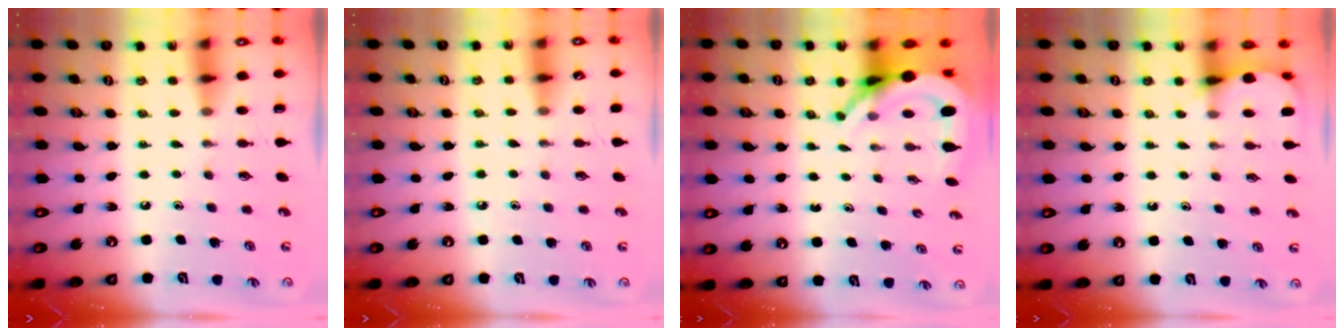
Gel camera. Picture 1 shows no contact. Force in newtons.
{"total": 3.4, "press": 3.4, "slide": 0.5}
{"total": 6.2, "press": 6.1, "slide": 0.7}
{"total": 5.0, "press": 5.0, "slide": 0.4}